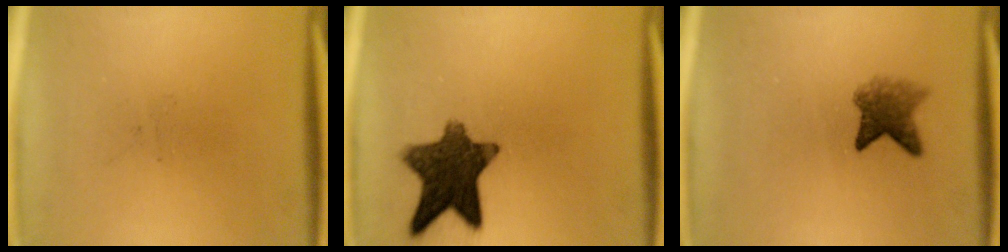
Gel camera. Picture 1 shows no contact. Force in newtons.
{"total": 11.5}
{"total": 4.1}